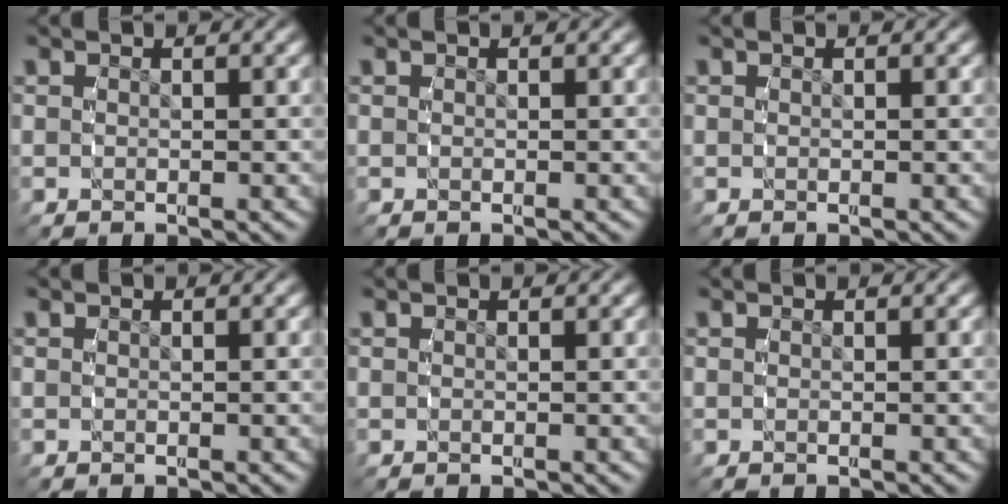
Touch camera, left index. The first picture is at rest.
{"total": 0.0}
{"total": 0.0}
{"total": 0.0}
{"total": 0.0}
{"total": 0.0}